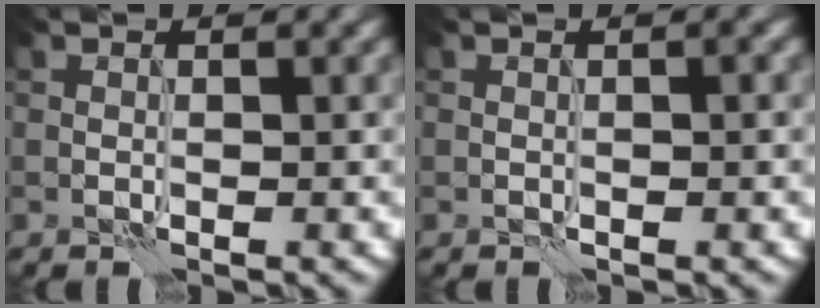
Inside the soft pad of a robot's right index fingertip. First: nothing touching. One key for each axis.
{"total": 0.9, "fx": -0.2, "fy": 0.2, "fz": 0.9, "tx": -0.006, "ty": 0.004, "tz": -0.003}